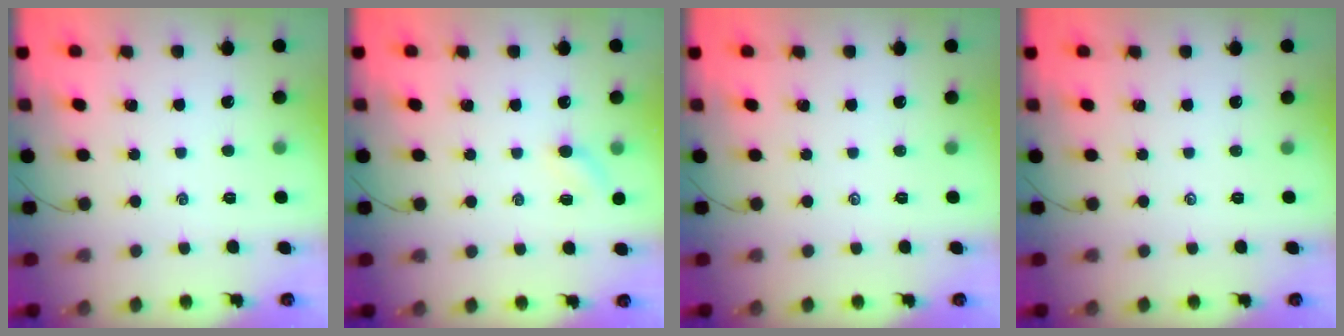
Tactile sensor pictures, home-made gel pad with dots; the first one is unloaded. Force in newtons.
{"total": 3.4, "press": 3.2, "slide": 1.1}
{"total": 0.0}
{"total": 0.0}